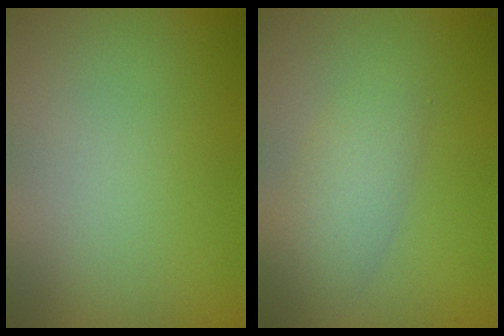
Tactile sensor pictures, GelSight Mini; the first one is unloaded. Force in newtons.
{"total": 3.0, "press": 3.0, "slide": 0.1}